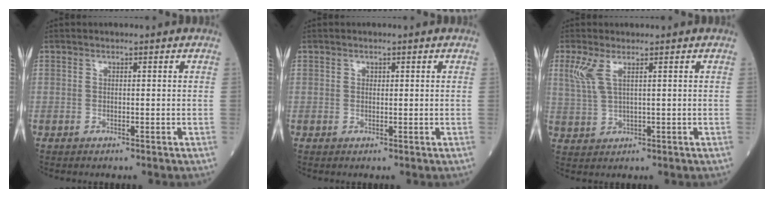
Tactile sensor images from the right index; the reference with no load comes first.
{"total": 0.5, "force": [0.2, 0.4, 0.2], "torque": [0.002, 0.000, 0.002]}
{"total": 3.8, "force": [1.8, 0.8, 3.2], "torque": [-0.087, 0.009, 0.048]}